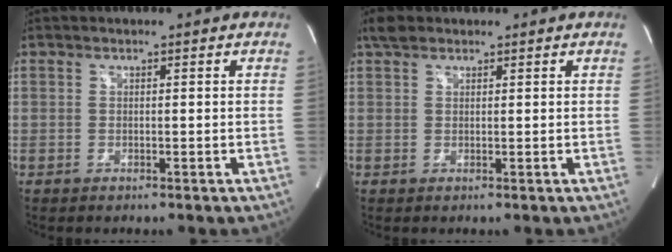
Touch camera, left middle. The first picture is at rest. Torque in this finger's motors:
{"motor_torque": [0.13, -0.03, 0.00, 0.02]}